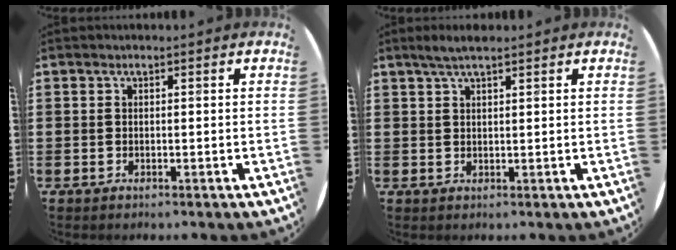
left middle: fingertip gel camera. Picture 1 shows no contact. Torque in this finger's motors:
{"motor_torque": [0.51, -0.35, 0.07, 0.02]}